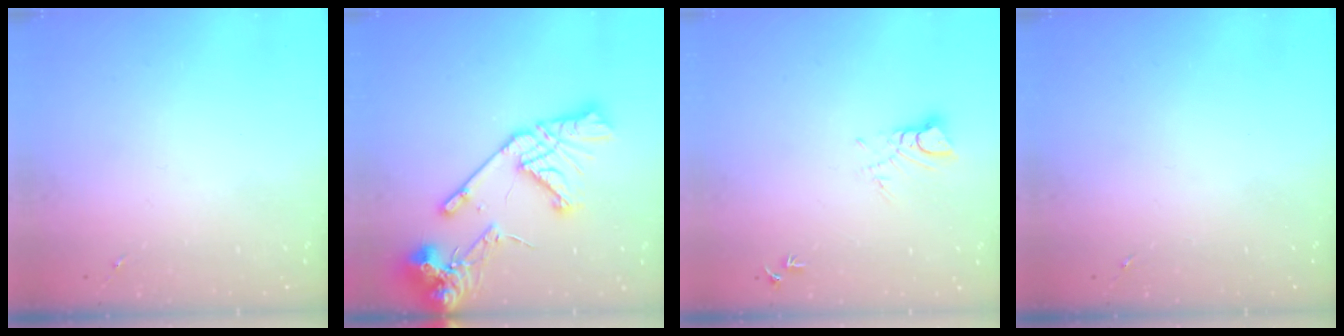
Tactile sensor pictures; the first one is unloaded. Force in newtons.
{"total": 20.9, "press": 20.7, "slide": 2.5}
{"total": 4.3, "press": 4.3, "slide": 0.4}
{"total": 0.0}